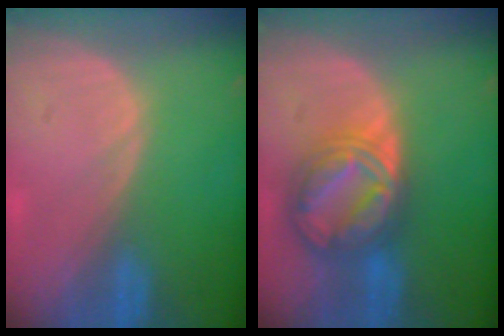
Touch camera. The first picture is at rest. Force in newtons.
{"total": 8.9, "press": 8.8, "slide": 0.8}